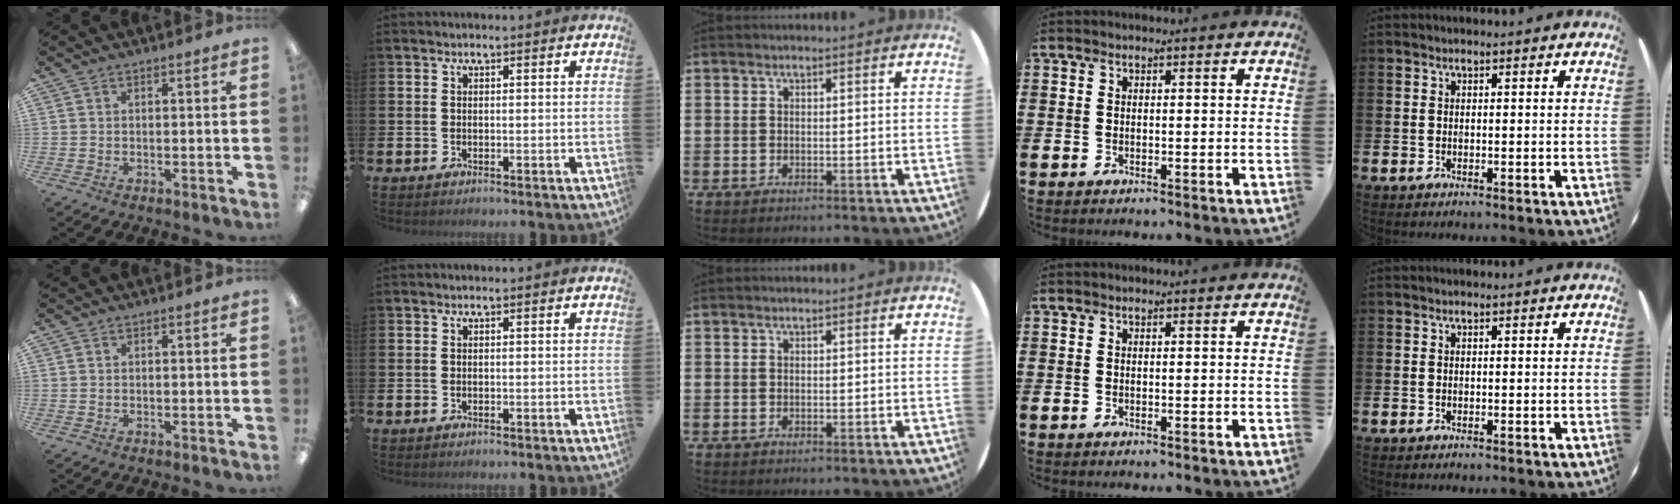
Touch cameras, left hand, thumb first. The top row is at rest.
{}